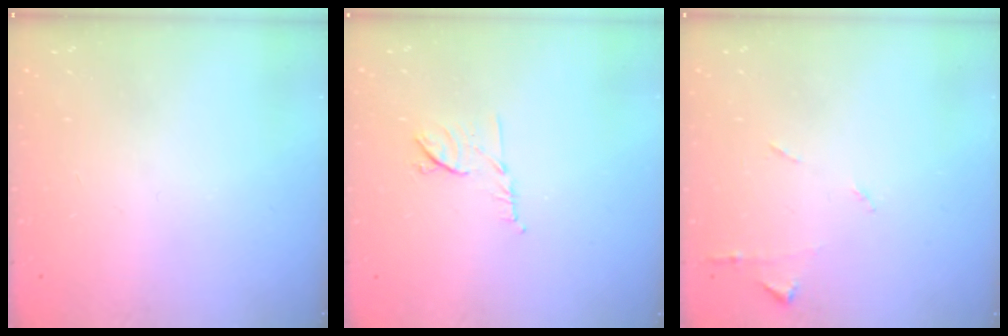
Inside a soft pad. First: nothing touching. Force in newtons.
{"total": 8.0, "press": 7.9, "slide": 1.0}
{"total": 5.6, "press": 5.6, "slide": 0.8}